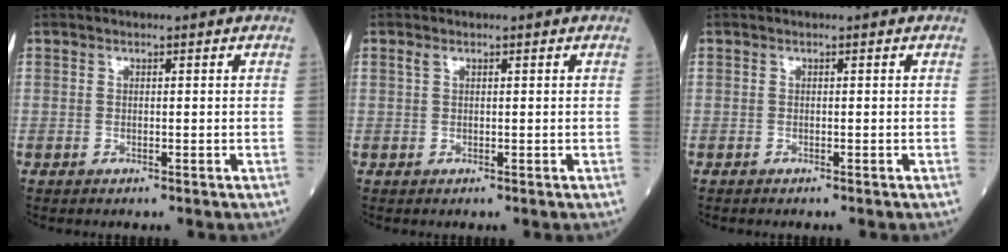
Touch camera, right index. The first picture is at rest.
{"total": 0.7, "force": [0.4, 0.2, 0.5], "torque": [-0.015, 0.010, 0.009]}
{"total": 0.0}